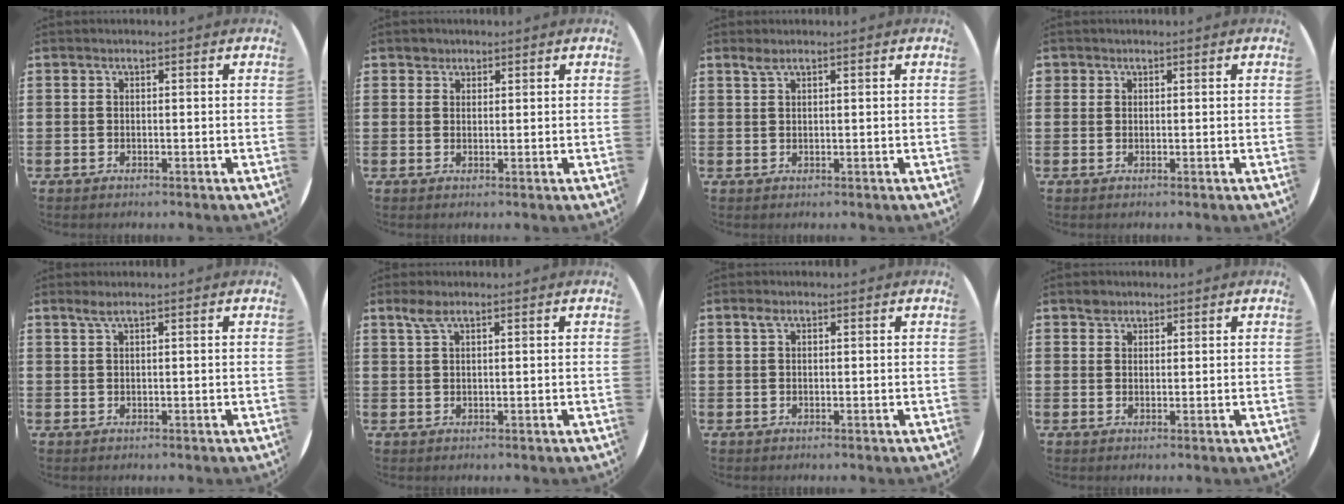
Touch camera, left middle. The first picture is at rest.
{"total": 1.4, "force": [1.2, 0.8, 0.0], "torque": [0.007, -0.002, 0.022]}
{"total": 1.1, "force": [0.9, 0.1, 0.6], "torque": [-0.014, 0.001, 0.016]}
{"total": 0.7, "force": [0.6, 0.4, 0.0], "torque": [-0.002, 0.002, 0.012]}
{"total": 1.2, "force": [0.8, 0.0, 1.0], "torque": [-0.020, 0.001, 0.013]}
{"total": 2.0, "force": [1.3, 0.5, 1.5], "torque": [-0.032, 0.005, 0.023]}
{"total": 1.0, "force": [0.5, 0.6, 0.6], "torque": [-0.005, 0.001, 0.007]}
{"total": 1.6, "force": [1.4, 0.8, 0.1], "torque": [0.011, -0.005, 0.024]}